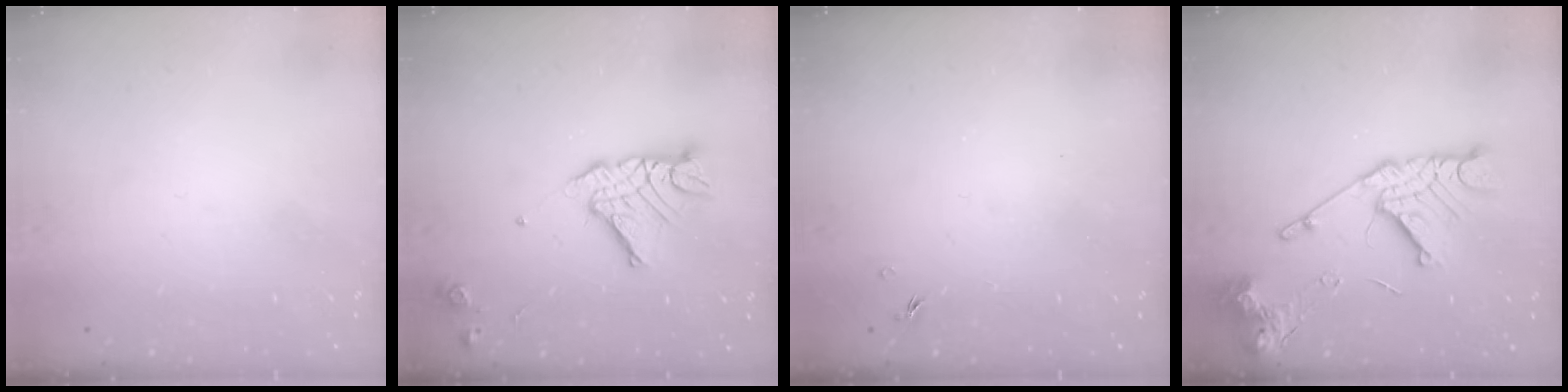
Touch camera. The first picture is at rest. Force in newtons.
{"total": 13.4, "press": 13.3, "slide": 1.3}
{"total": 1.3, "press": 1.3, "slide": 0.3}
{"total": 16.2, "press": 16.2, "slide": 1.5}